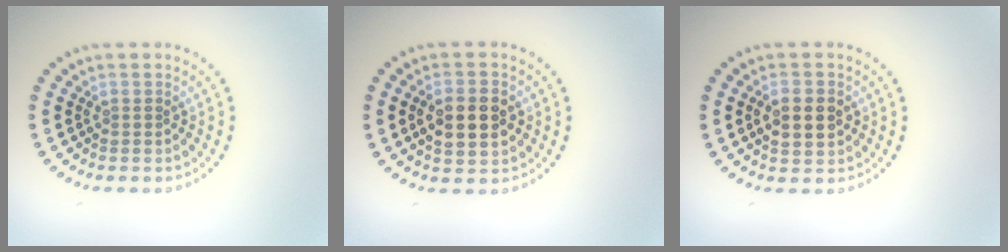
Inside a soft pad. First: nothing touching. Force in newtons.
{"total": 4.6, "press": 4.6, "slide": 0.3}
{"total": 3.2, "press": 3.2, "slide": 0.1}